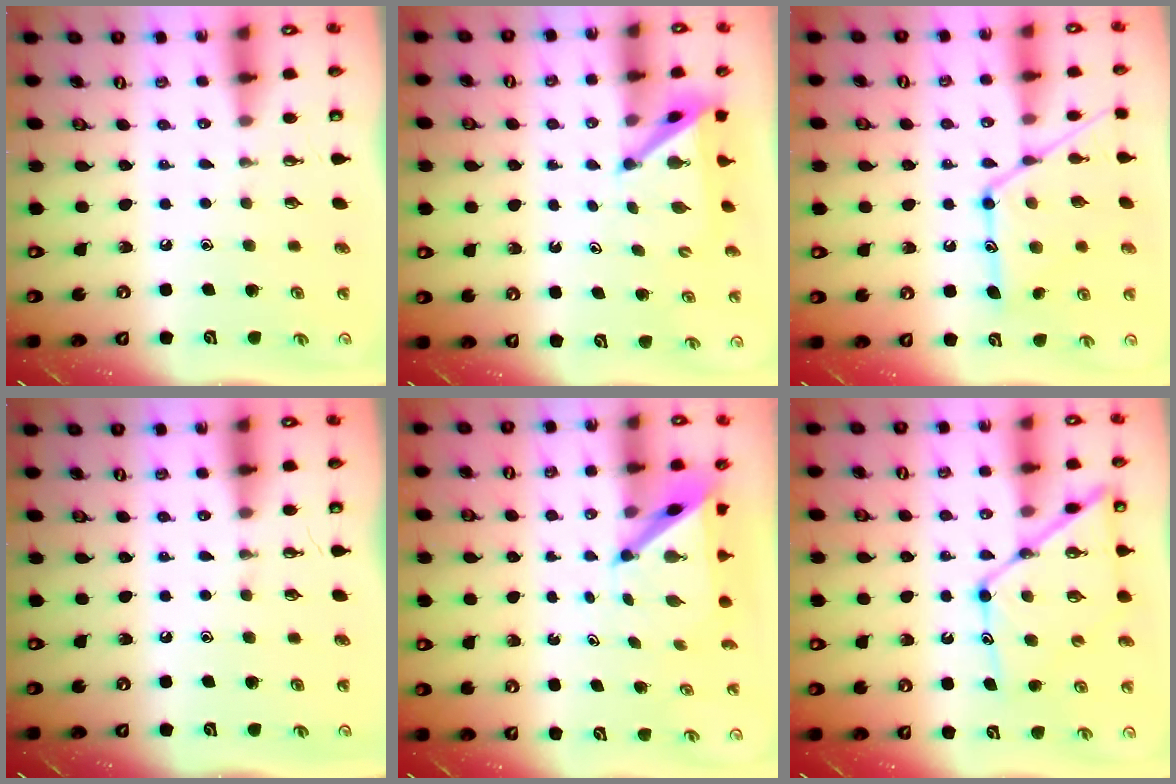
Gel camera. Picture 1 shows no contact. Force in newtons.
{"total": 4.7, "press": 4.7, "slide": 0.5}
{"total": 15.4, "press": 15.4, "slide": 1.1}
{"total": 0.0}
{"total": 5.1, "press": 5.1, "slide": 0.5}
{"total": 15.0, "press": 15.0, "slide": 1.3}